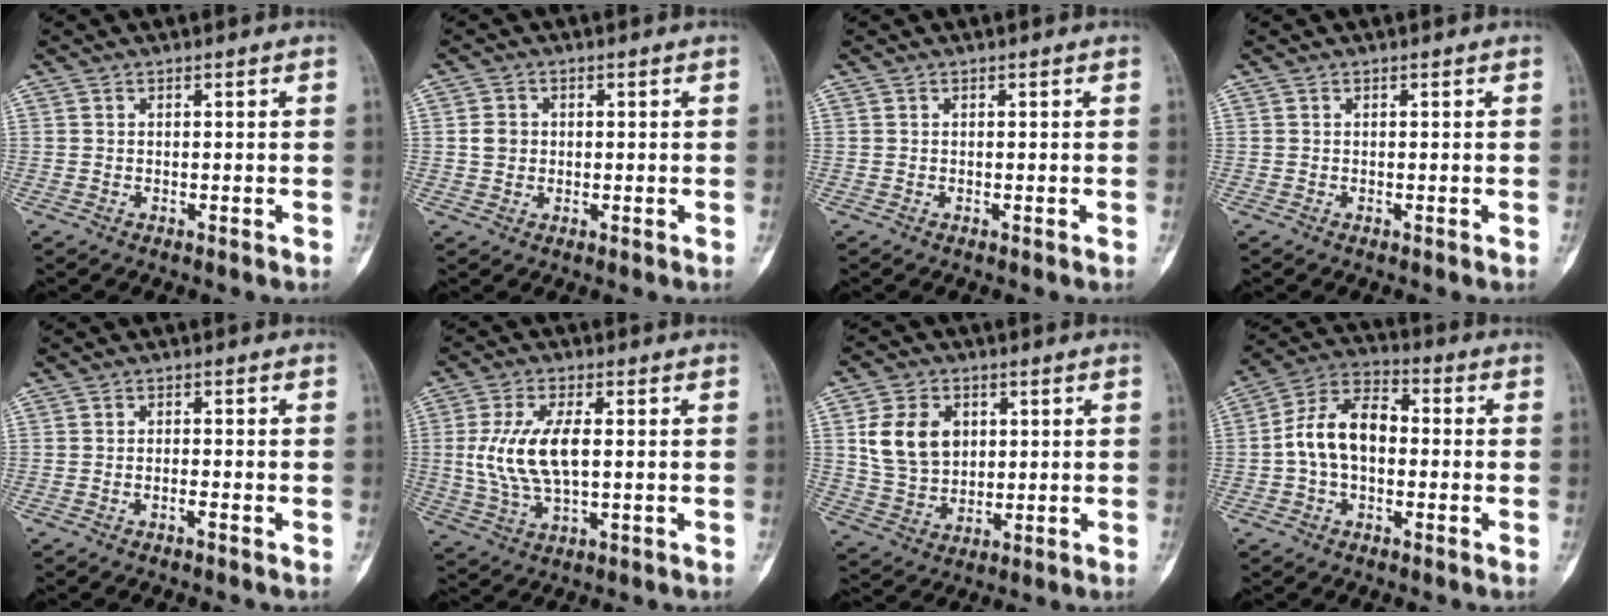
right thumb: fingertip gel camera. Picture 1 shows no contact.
{"total": 2.9, "force": [0.2, 2.6, 1.3], "torque": [-0.012, 0.005, 0.002]}
{"total": 0.0}
{"total": 0.0}
{"total": 1.1, "force": [-0.8, 0.2, 0.8], "torque": [-0.013, 0.009, -0.014]}
{"total": 11.0, "force": [0.7, 5.0, 9.8], "torque": [-0.202, 0.001, 0.019]}
{"total": 11.4, "force": [2.7, 8.7, 6.8], "torque": [-0.100, -0.008, 0.058]}
{"total": 11.5, "force": [-0.6, 7.4, 8.8], "torque": [-0.150, 0.038, -0.023]}